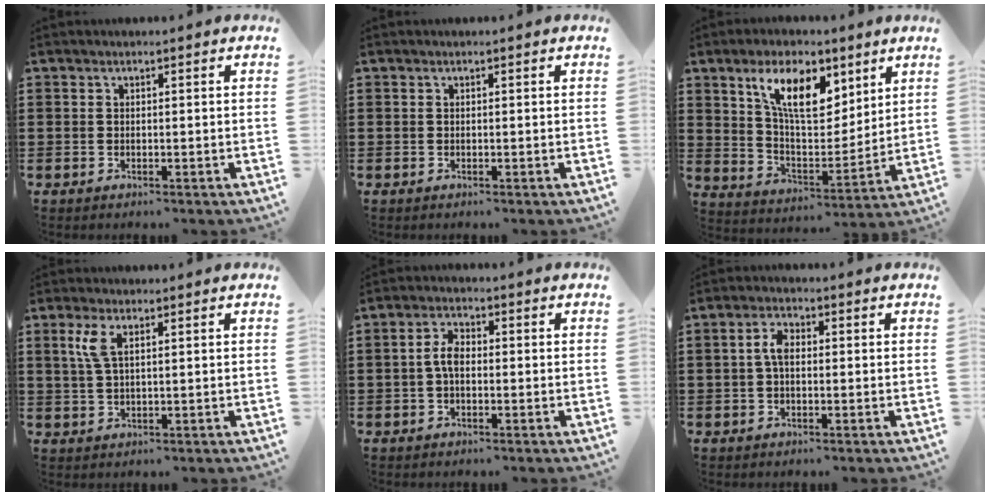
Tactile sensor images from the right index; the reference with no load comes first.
{"total": 0.0}
{"total": 11.1, "force": [6.7, 5.0, 7.4], "torque": [-0.145, -0.010, 0.116]}
{"total": 3.7, "force": [1.4, 1.4, 3.2], "torque": [-0.076, 0.005, 0.020]}
{"total": 3.7, "force": [-0.5, 1.9, 3.1], "torque": [-0.067, 0.004, -0.012]}
{"total": 3.5, "force": [0.0, 1.8, 3.0], "torque": [-0.066, 0.005, -0.004]}